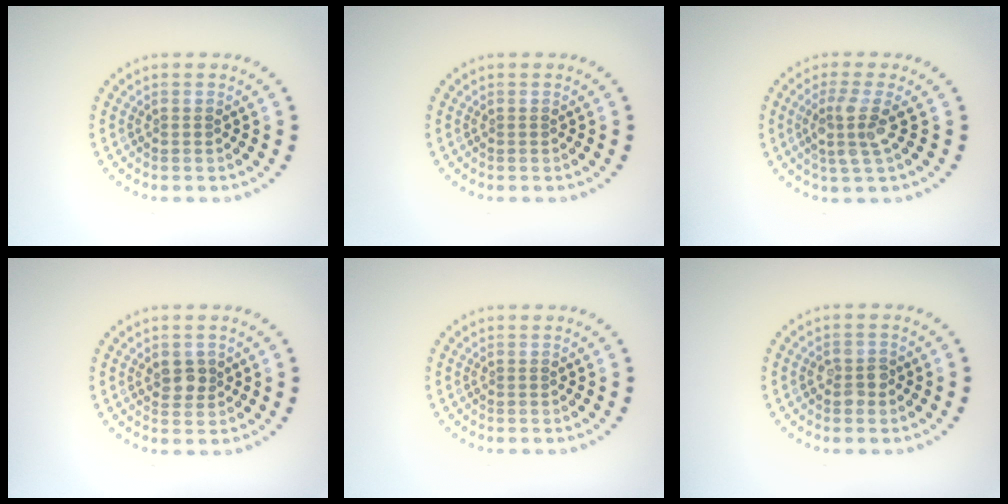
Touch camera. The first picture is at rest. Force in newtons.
{"total": 0.0}
{"total": 3.1, "press": 2.5, "slide": 1.9}
{"total": 1.8, "press": 1.8, "slide": 0.5}
{"total": 0.0}
{"total": 1.8, "press": 1.8, "slide": 0.3}